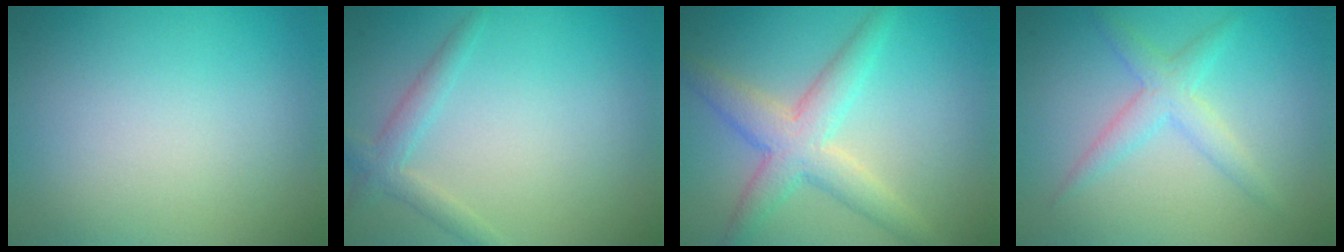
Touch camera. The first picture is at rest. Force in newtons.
{"total": 2.0, "press": 2.0, "slide": 0.1}
{"total": 4.6, "press": 4.6, "slide": 0.2}
{"total": 2.6, "press": 2.6, "slide": 0.0}